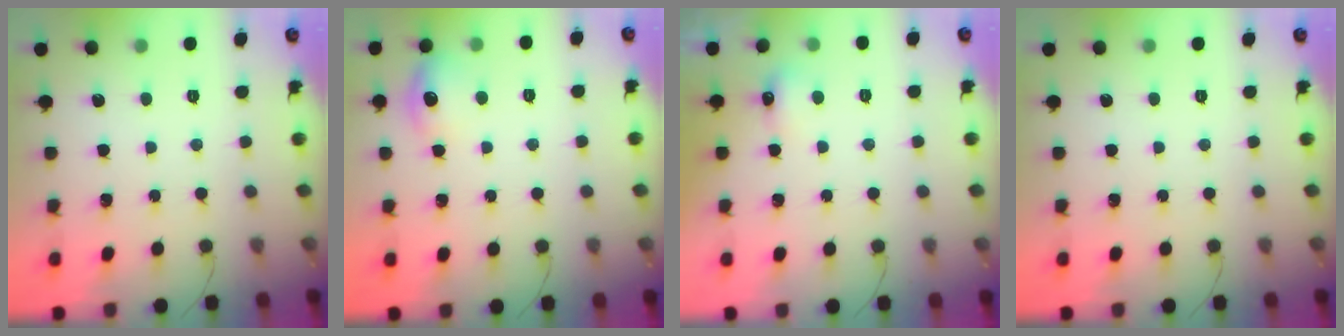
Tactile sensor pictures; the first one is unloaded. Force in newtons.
{"total": 9.4, "press": 9.4, "slide": 0.5}
{"total": 4.8, "press": 4.7, "slide": 1.1}
{"total": 0.0}